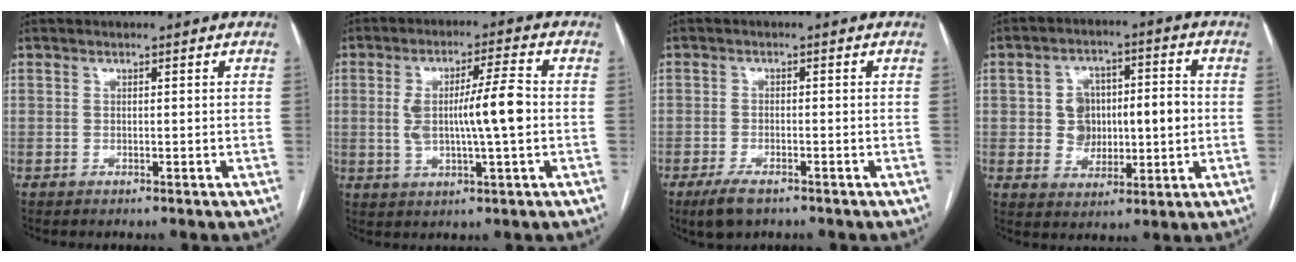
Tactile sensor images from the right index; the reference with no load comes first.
{"total": 9.0, "force": [-0.2, 0.8, 8.9], "torque": [-0.159, 0.009, -0.003]}
{"total": 4.2, "force": [-2.9, 1.4, 2.8], "torque": [-0.058, -0.006, -0.048]}
{"total": 8.8, "force": [0.0, 6.0, 6.5], "torque": [-0.102, 0.031, 0.011]}